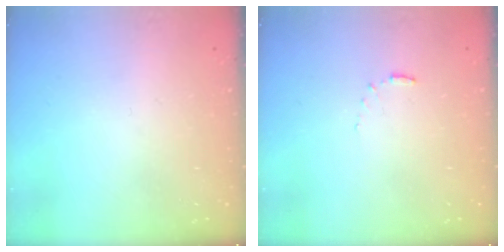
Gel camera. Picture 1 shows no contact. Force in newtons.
{"total": 3.6, "press": 3.6, "slide": 0.4}